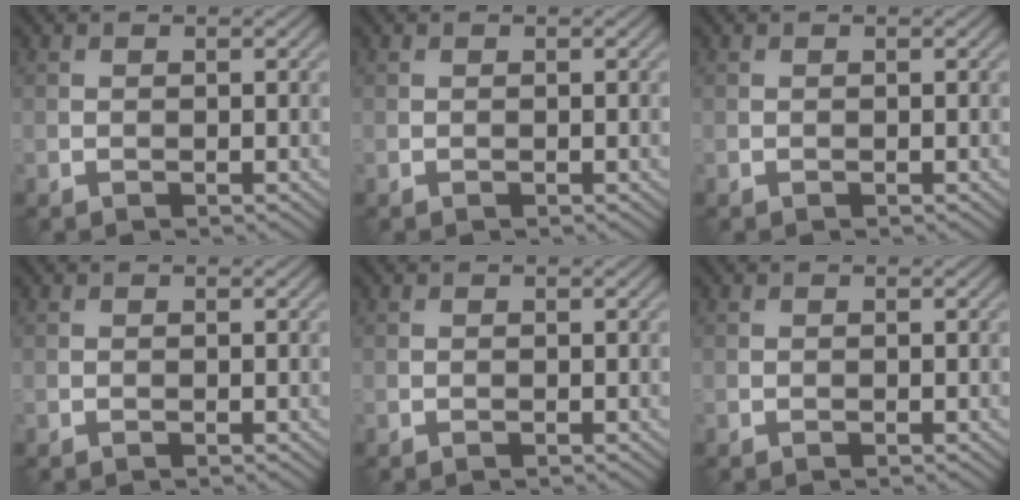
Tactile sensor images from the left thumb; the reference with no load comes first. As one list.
[{"total": 0.0}, {"total": 0.0}, {"total": 0.0}, {"total": 0.0}, {"total": 0.0}]